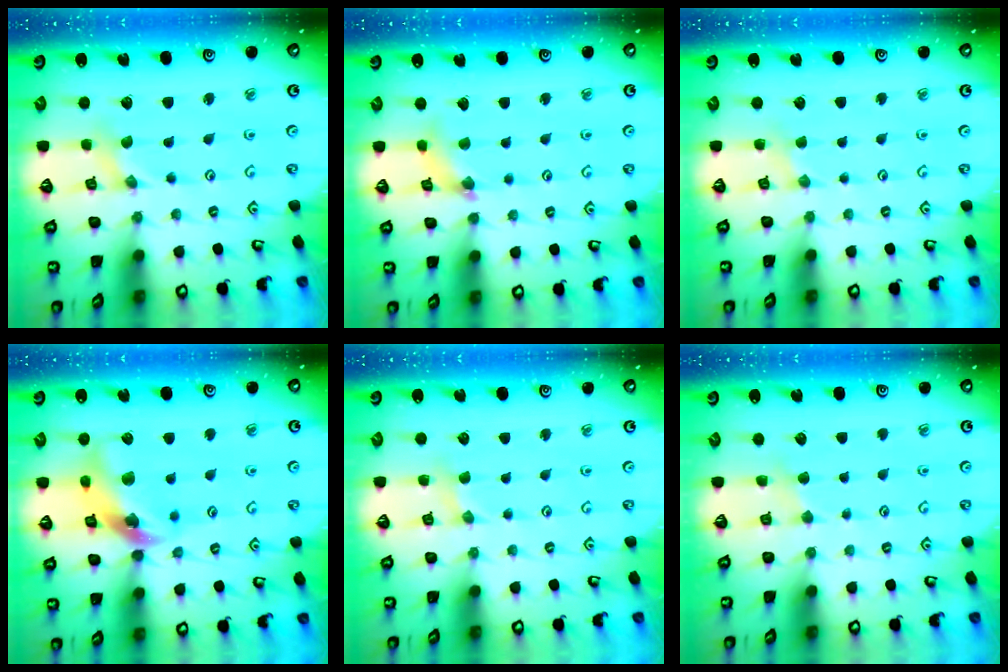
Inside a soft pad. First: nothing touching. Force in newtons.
{"total": 3.9, "press": 3.8, "slide": 0.4}
{"total": 1.9, "press": 1.8, "slide": 0.3}
{"total": 14.1, "press": 14.0, "slide": 1.9}
{"total": 2.7, "press": 2.7, "slide": 0.3}
{"total": 2.5, "press": 2.5, "slide": 0.4}